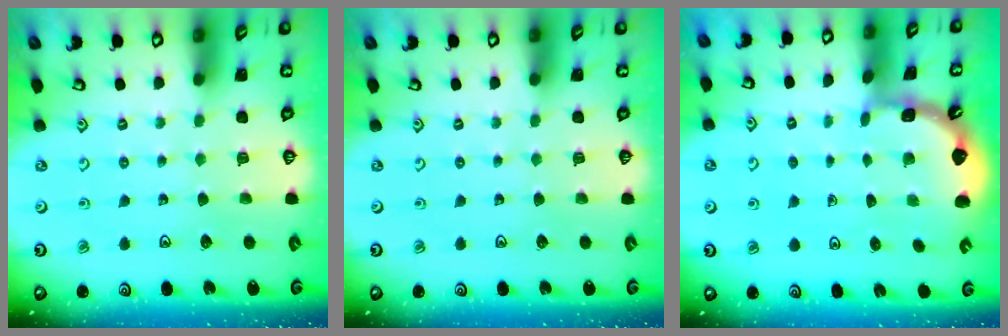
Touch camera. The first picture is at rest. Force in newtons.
{"total": 0.0}
{"total": 1.3, "press": 1.3, "slide": 0.1}